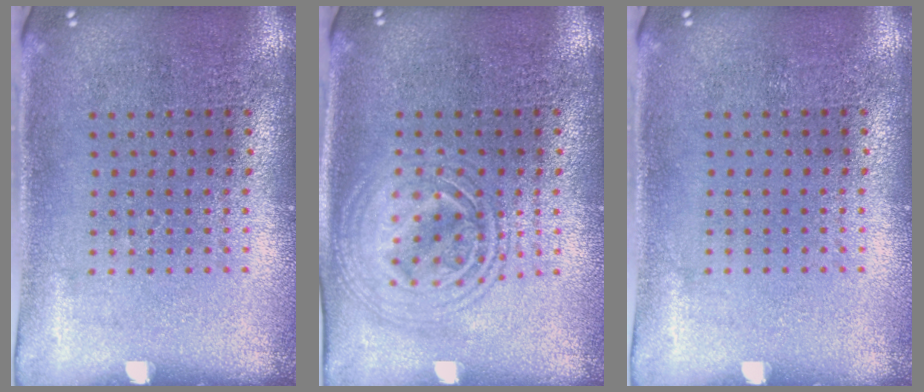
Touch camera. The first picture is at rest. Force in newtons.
{"total": 1.9, "press": 1.9, "slide": 0.3}
{"total": 0.0}